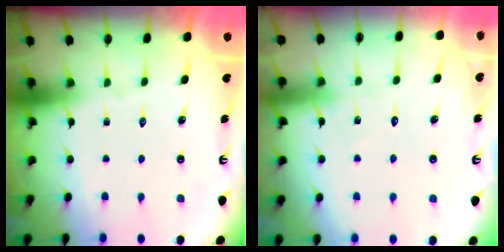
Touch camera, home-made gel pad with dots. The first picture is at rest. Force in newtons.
{"total": 5.7, "press": 5.7, "slide": 0.6}